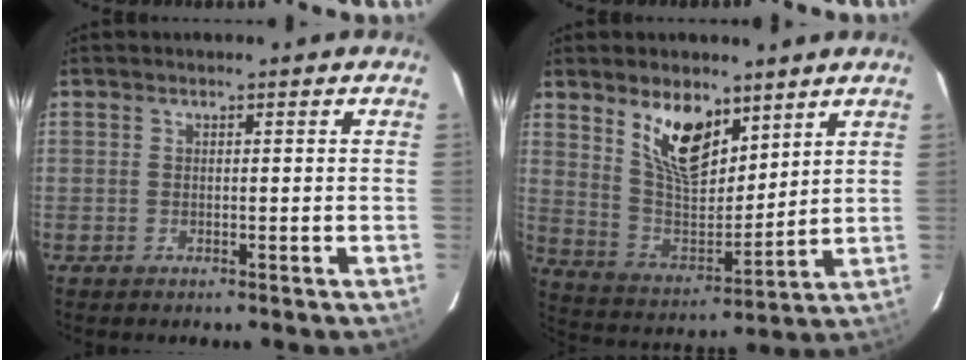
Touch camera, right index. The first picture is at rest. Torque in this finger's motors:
{"motor_torque": [1.10, 1.03, 0.35, 0.11]}